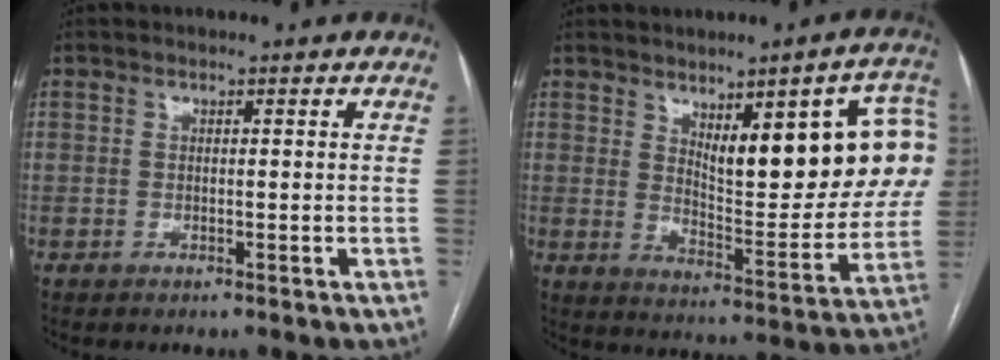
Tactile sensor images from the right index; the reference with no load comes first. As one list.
[{"total": 18.9, "force": [5.8, 5.5, 17.1], "torque": [-0.223, -0.001, 0.083]}]